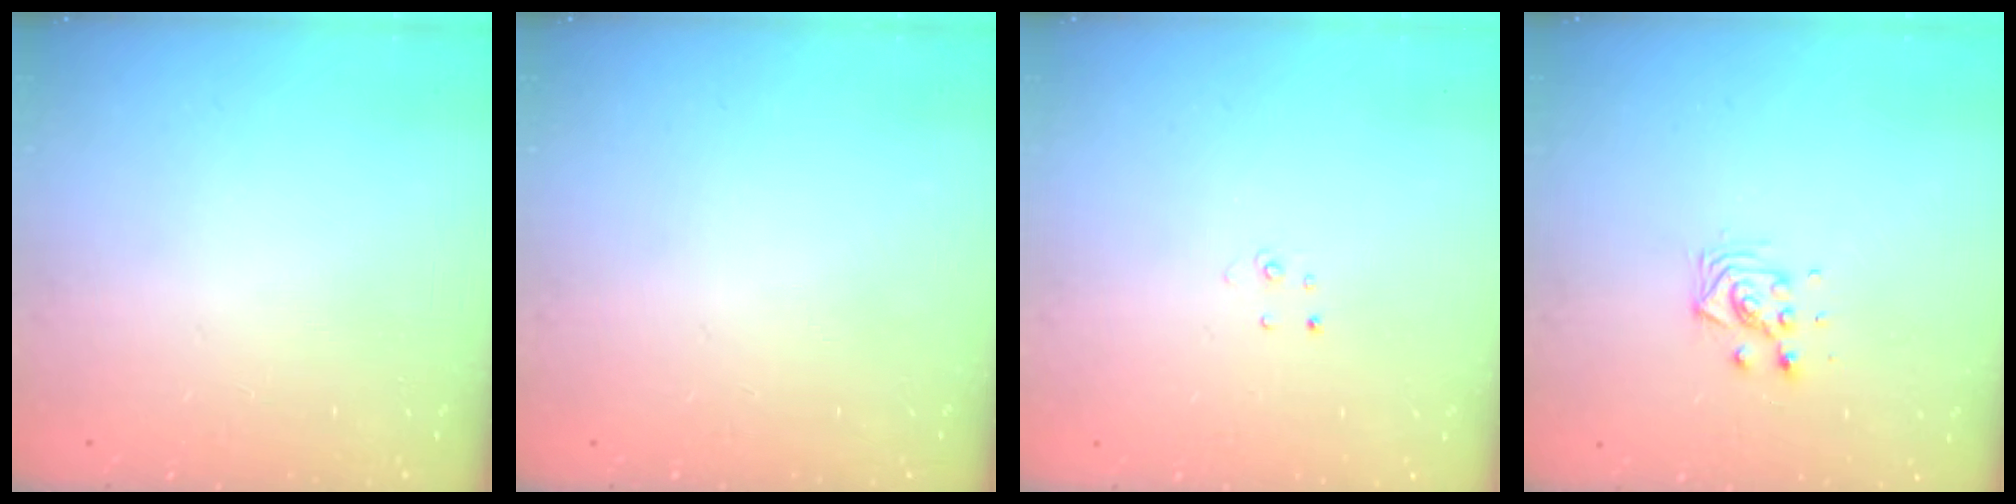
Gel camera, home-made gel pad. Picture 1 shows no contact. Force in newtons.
{"total": 0.0}
{"total": 2.7, "press": 2.7, "slide": 0.3}
{"total": 6.1, "press": 6.1, "slide": 0.5}